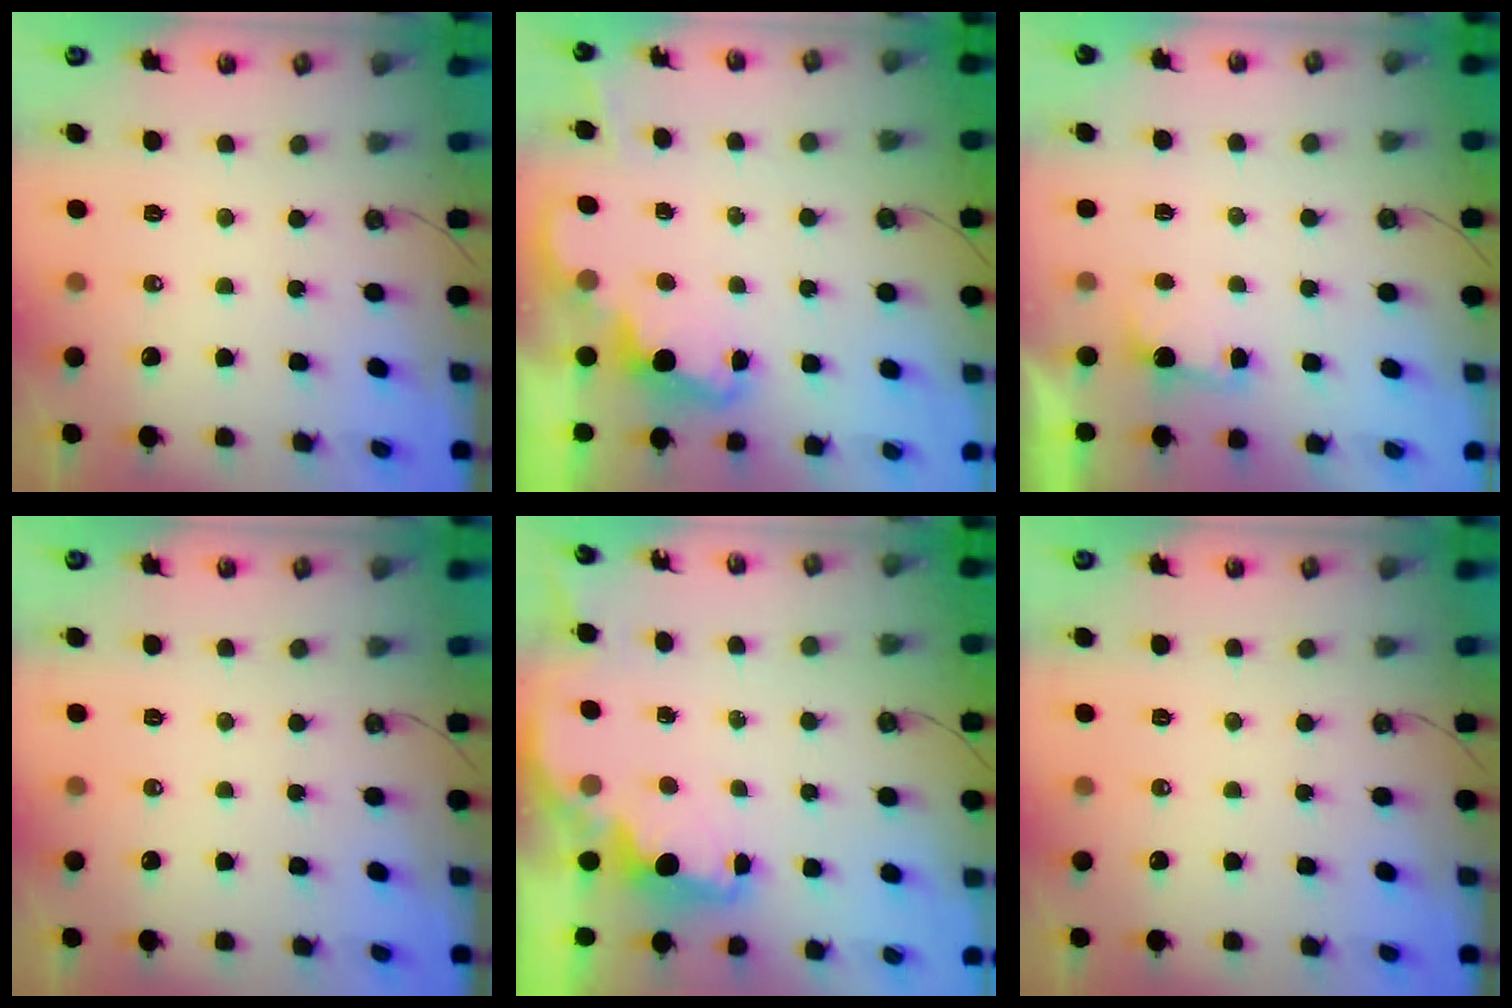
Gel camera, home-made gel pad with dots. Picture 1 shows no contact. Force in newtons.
{"total": 2.5, "press": 2.4, "slide": 0.5}
{"total": 2.1, "press": 1.9, "slide": 0.9}
{"total": 0.0}
{"total": 2.2, "press": 2.1, "slide": 0.8}
{"total": 0.0}